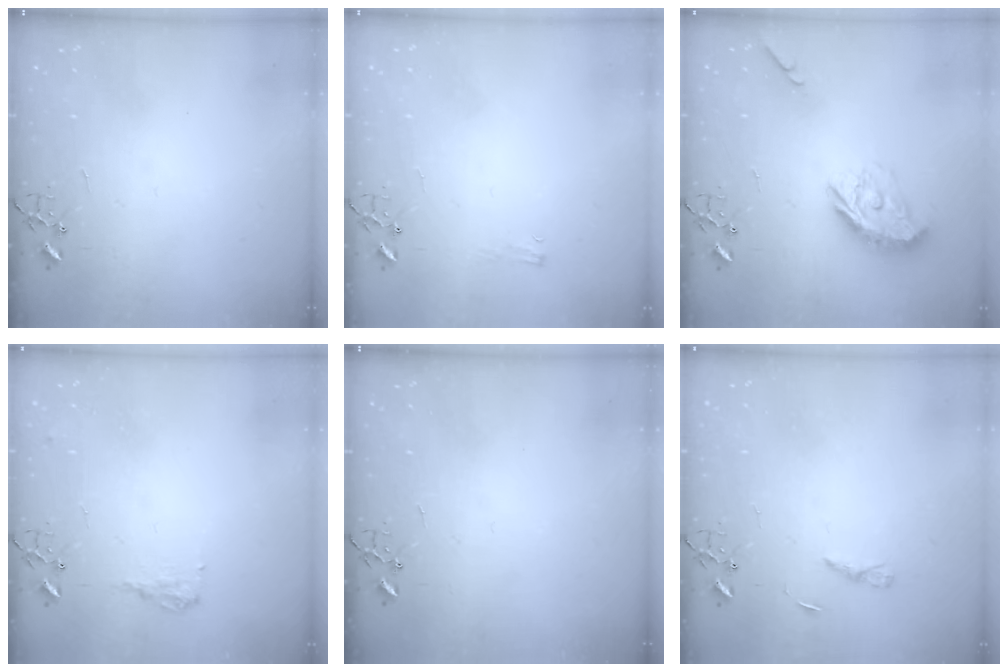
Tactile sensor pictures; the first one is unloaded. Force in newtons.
{"total": 3.7, "press": 3.6, "slide": 0.6}
{"total": 15.1, "press": 15.1, "slide": 0.6}
{"total": 9.8, "press": 9.7, "slide": 0.9}
{"total": 0.0}
{"total": 2.9, "press": 2.9, "slide": 0.3}